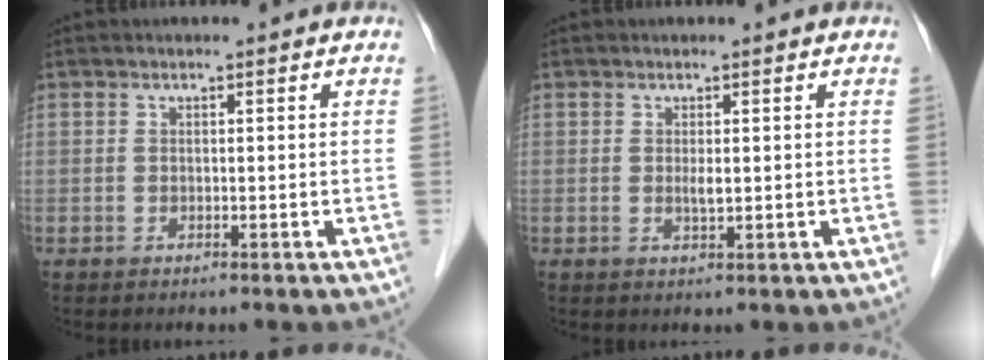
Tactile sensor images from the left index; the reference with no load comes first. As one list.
[{"total": 1.2, "force": [-0.5, 0.2, 1.1], "torque": [-0.025, -0.009, -0.005]}]